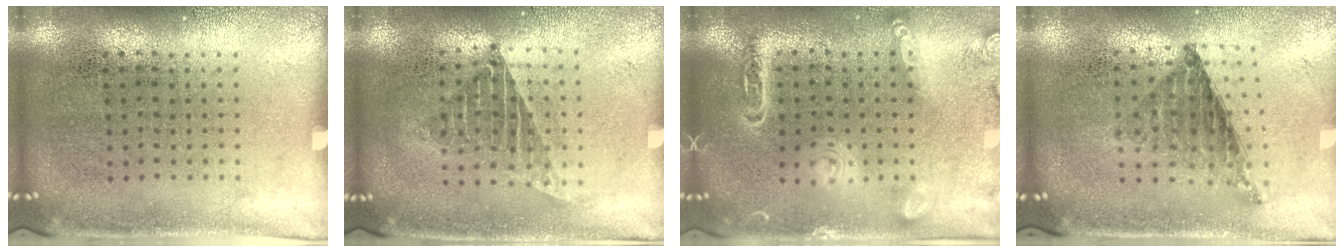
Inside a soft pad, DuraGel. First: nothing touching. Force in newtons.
{"total": 1.3, "press": 1.2, "slide": 0.6}
{"total": 1.8, "press": 1.8, "slide": 0.1}
{"total": 0.8, "press": 0.8, "slide": 0.0}